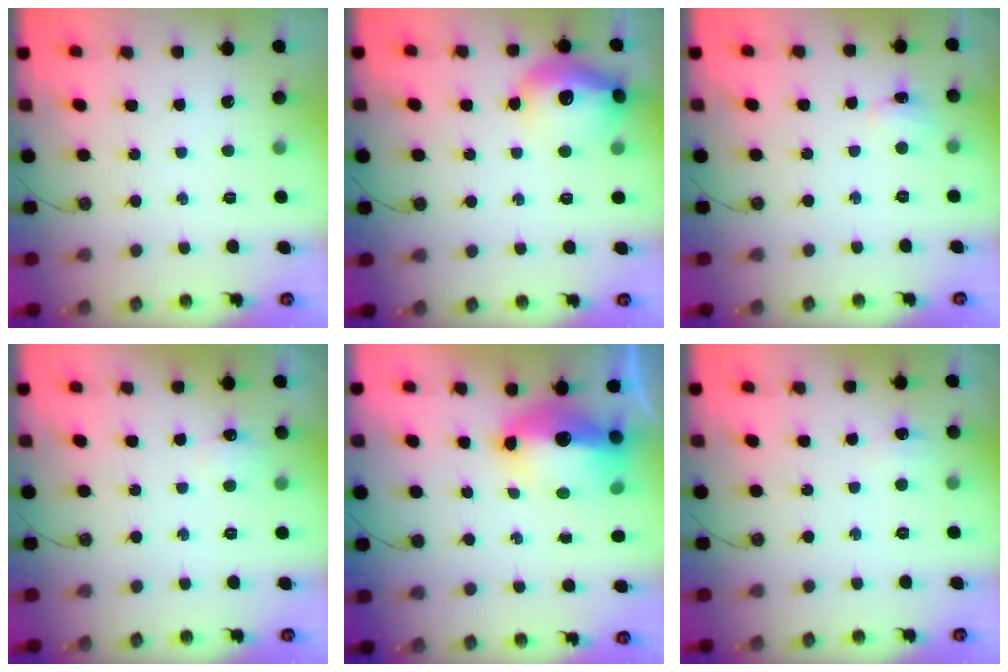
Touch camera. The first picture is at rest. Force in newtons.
{"total": 15.9, "press": 15.8, "slide": 1.1}
{"total": 2.9, "press": 2.8, "slide": 0.6}
{"total": 6.3, "press": 6.3, "slide": 0.8}
{"total": 14.5, "press": 13.9, "slide": 4.0}
{"total": 4.1, "press": 4.0, "slide": 0.5}